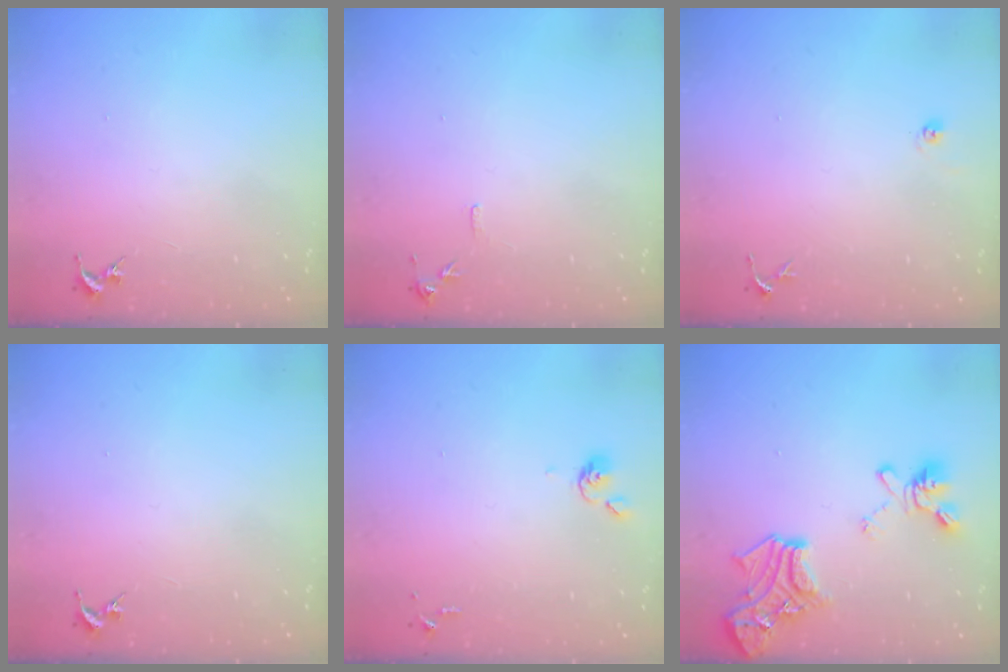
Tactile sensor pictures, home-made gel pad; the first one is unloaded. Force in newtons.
{"total": 6.1, "press": 6.0, "slide": 0.7}
{"total": 3.8, "press": 3.8, "slide": 0.3}
{"total": 0.0}
{"total": 4.1, "press": 4.0, "slide": 0.7}
{"total": 19.4, "press": 19.4, "slide": 1.5}